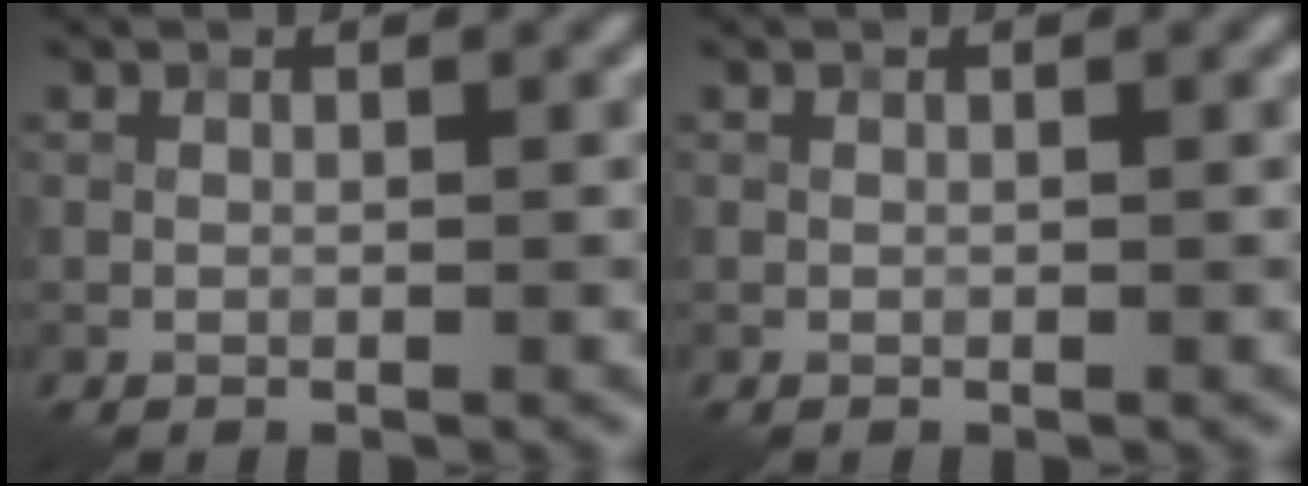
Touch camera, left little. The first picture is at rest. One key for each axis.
{"total": 0.0}